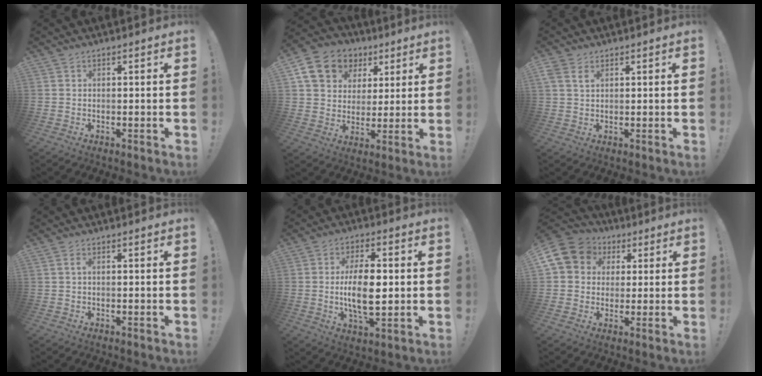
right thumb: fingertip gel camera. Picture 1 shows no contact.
{"total": 14.5, "force": [6.6, 11.4, 6.1], "torque": [-0.092, -0.028, 0.136]}
{"total": 3.4, "force": [1.8, 1.8, 2.2], "torque": [-0.042, 0.000, 0.033]}
{"total": 1.2, "force": [0.1, 0.2, 1.2], "torque": [-0.028, 0.004, 0.002]}
{"total": 12.5, "force": [0.0, 5.4, 11.3], "torque": [-0.211, -0.005, -0.007]}
{"total": 11.0, "force": [3.0, 9.6, 4.5], "torque": [-0.075, -0.003, 0.064]}